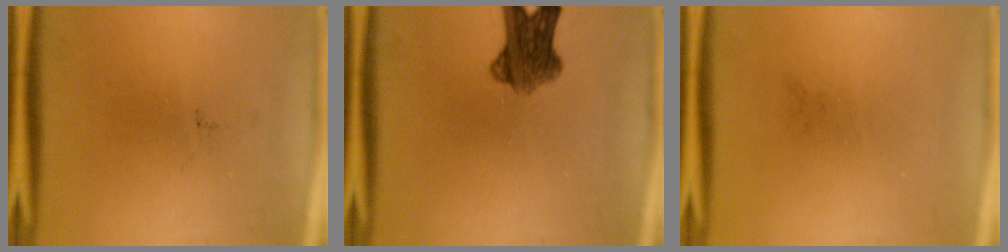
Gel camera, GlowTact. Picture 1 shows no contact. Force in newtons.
{"total": 6.8}
{"total": 0.0}